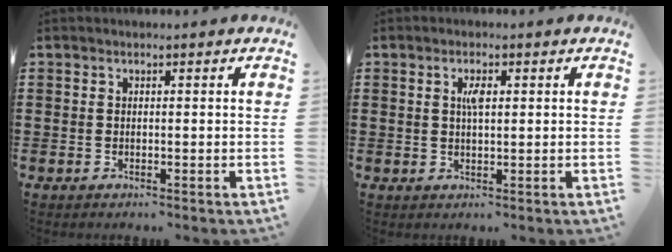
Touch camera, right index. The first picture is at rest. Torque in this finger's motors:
{"motor_torque": [0.06, -0.03, 0.05, 0.06]}